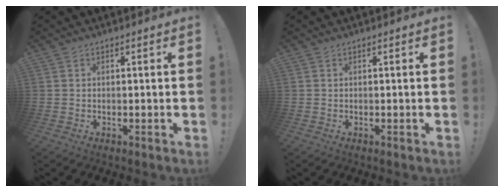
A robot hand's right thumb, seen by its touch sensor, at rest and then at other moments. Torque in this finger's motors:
{"motor_torque": [-0.02, 0.02, -0.02, 0.01, 0.00]}